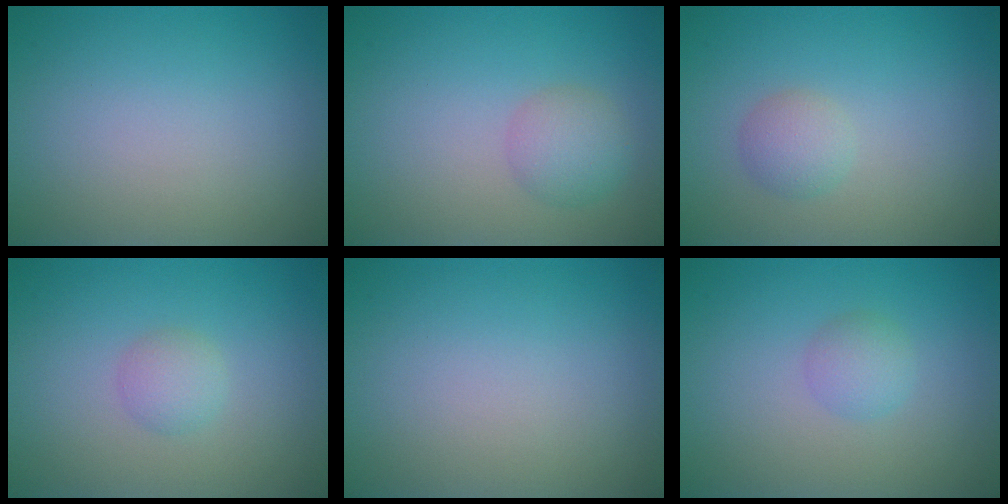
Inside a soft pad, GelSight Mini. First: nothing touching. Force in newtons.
{"total": 2.5, "press": 2.5, "slide": 0.0}
{"total": 1.8, "press": 1.8, "slide": 0.0}
{"total": 1.6, "press": 1.6, "slide": 0.0}
{"total": 0.0}
{"total": 1.7, "press": 1.7, "slide": 0.1}